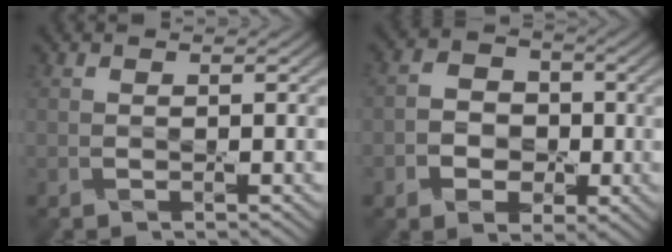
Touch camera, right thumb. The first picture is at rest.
{"total": 5.5, "force": [-1.5, 4.6, 2.6], "torque": [-0.039, -0.005, -0.041]}